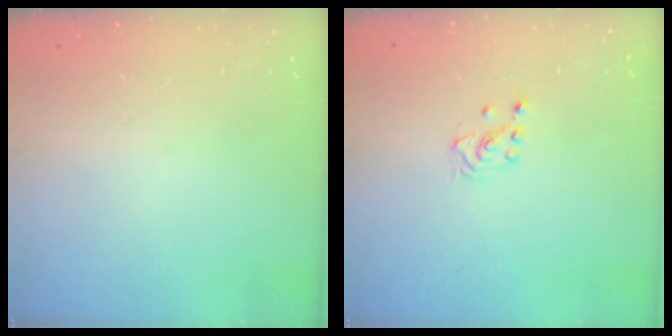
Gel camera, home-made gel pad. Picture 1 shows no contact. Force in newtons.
{"total": 2.1, "press": 2.1, "slide": 0.1}